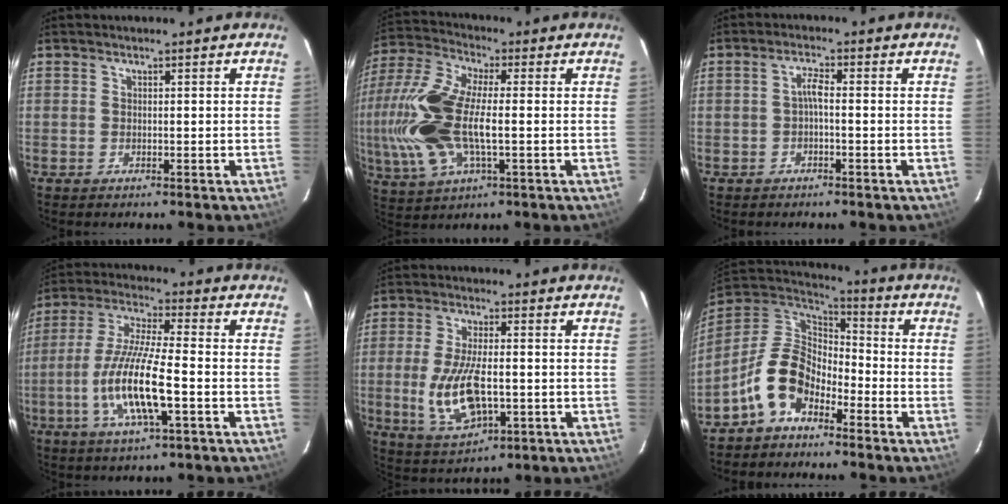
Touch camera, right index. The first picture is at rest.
{"total": 17.9, "force": [-1.7, 7.4, 16.2], "torque": [-0.357, 0.002, -0.036]}
{"total": 2.1, "force": [-0.7, 0.4, 1.9], "torque": [-0.040, 0.008, -0.013]}
{"total": 14.0, "force": [-4.1, 2.1, 13.2], "torque": [-0.271, -0.008, -0.079]}
{"total": 12.0, "force": [-2.1, 5.0, 10.7], "torque": [-0.220, -0.011, -0.029]}
{"total": 11.3, "force": [-6.3, 7.0, 6.3], "torque": [-0.136, 0.025, -0.127]}